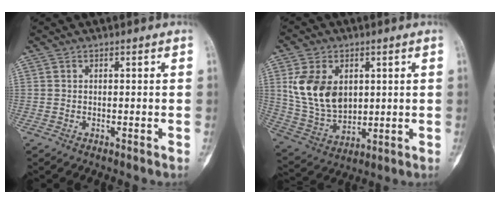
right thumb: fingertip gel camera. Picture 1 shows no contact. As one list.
[{"total": 14.0, "force": [3.2, 9.6, 9.6], "torque": [-0.157, -0.015, 0.076]}]